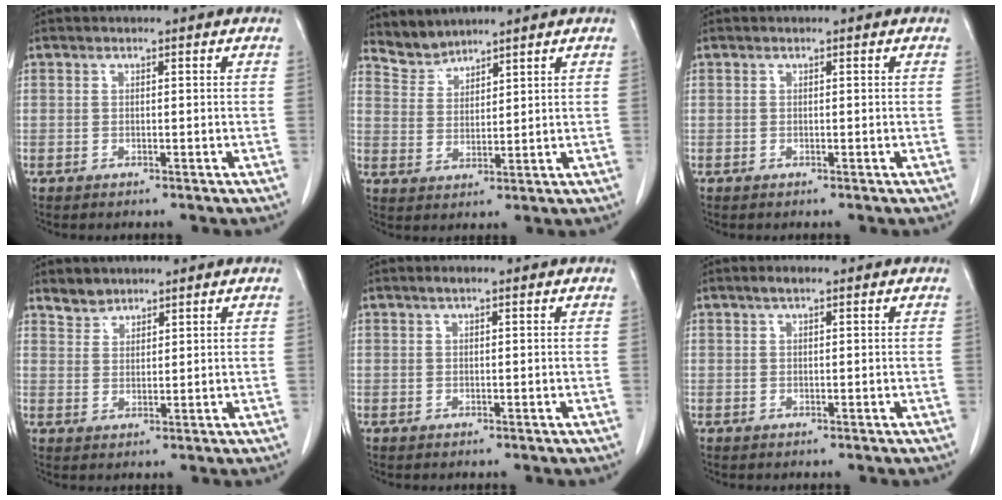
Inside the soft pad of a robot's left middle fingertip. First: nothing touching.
{"total": 3.9, "force": [3.8, 0.6, -0.6], "torque": [0.011, 0.005, 0.084]}
{"total": 0.0}
{"total": 2.8, "force": [2.5, 1.3, 0.0], "torque": [0.002, 0.005, 0.045]}
{"total": 1.1, "force": [0.8, 0.2, 0.8], "torque": [-0.020, 0.005, 0.013]}
{"total": 1.5, "force": [1.0, 0.3, 1.0], "torque": [-0.026, 0.006, 0.018]}